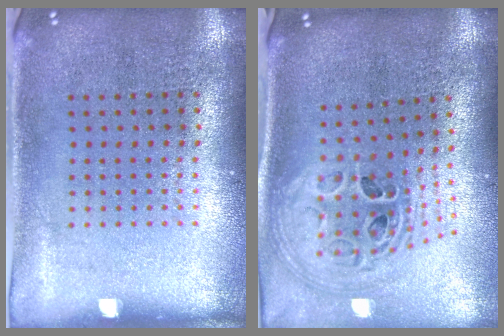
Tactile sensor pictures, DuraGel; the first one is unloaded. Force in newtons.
{"total": 1.9, "press": 1.5, "slide": 1.1}